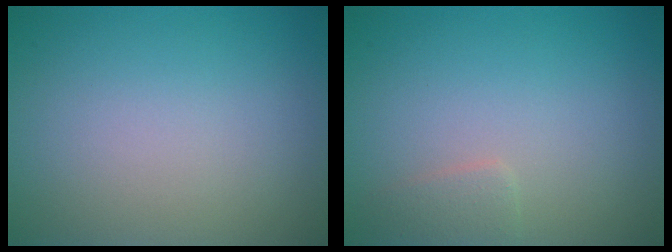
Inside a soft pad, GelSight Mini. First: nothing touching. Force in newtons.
{"total": 1.2, "press": 1.2, "slide": 0.0}